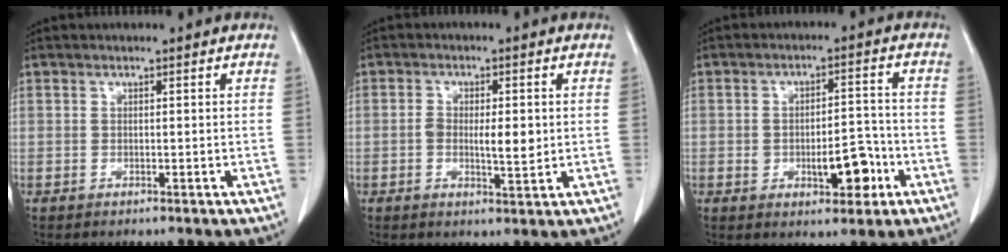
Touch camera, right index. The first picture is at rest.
{"total": 5.1, "force": [-0.1, 1.8, 4.8], "torque": [-0.078, 0.000, 0.001]}
{"total": 7.6, "force": [-2.4, 3.2, 6.4], "torque": [-0.090, 0.013, -0.028]}